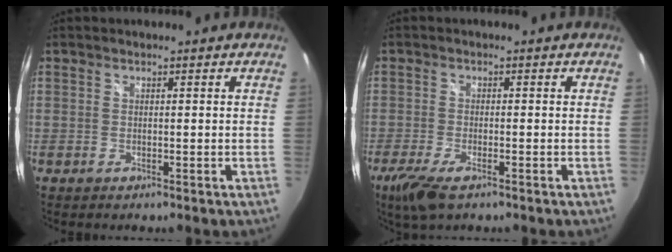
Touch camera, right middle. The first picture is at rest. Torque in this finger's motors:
{"motor_torque": [0.09, -0.09, 0.14, 0.06]}